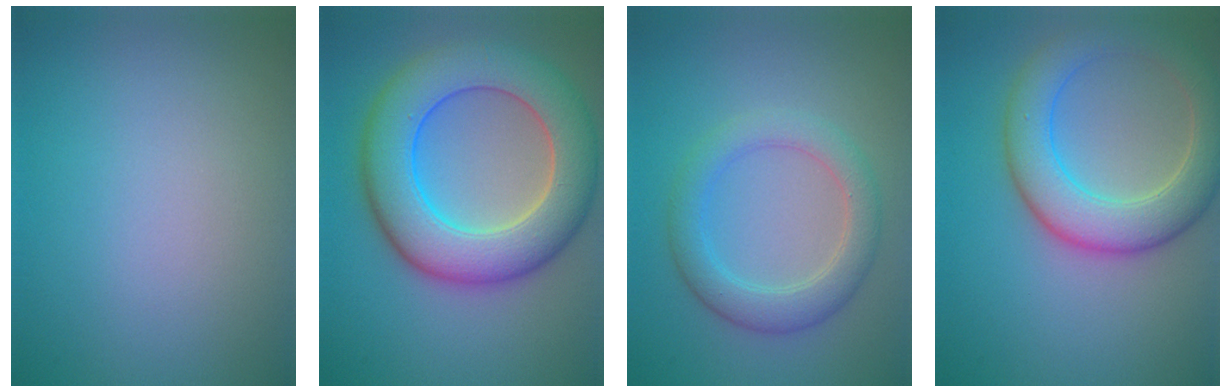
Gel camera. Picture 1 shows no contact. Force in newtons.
{"total": 10.0, "press": 9.9, "slide": 0.5}
{"total": 3.9, "press": 3.9, "slide": 0.1}
{"total": 6.6, "press": 6.6, "slide": 0.4}